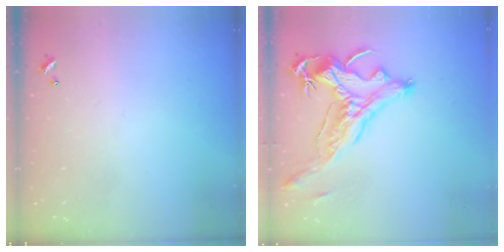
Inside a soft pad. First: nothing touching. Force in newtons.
{"total": 2.9, "press": 2.5, "slide": 1.3}